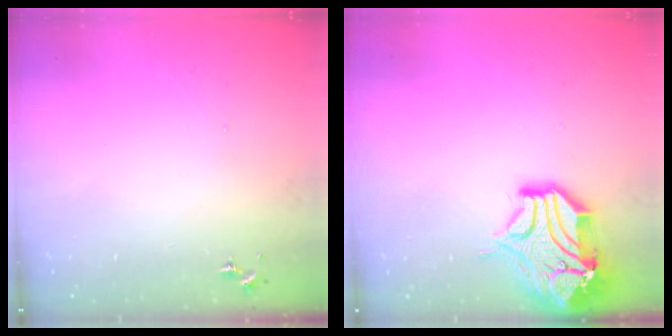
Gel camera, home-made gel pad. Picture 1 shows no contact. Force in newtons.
{"total": 16.8, "press": 16.6, "slide": 2.4}